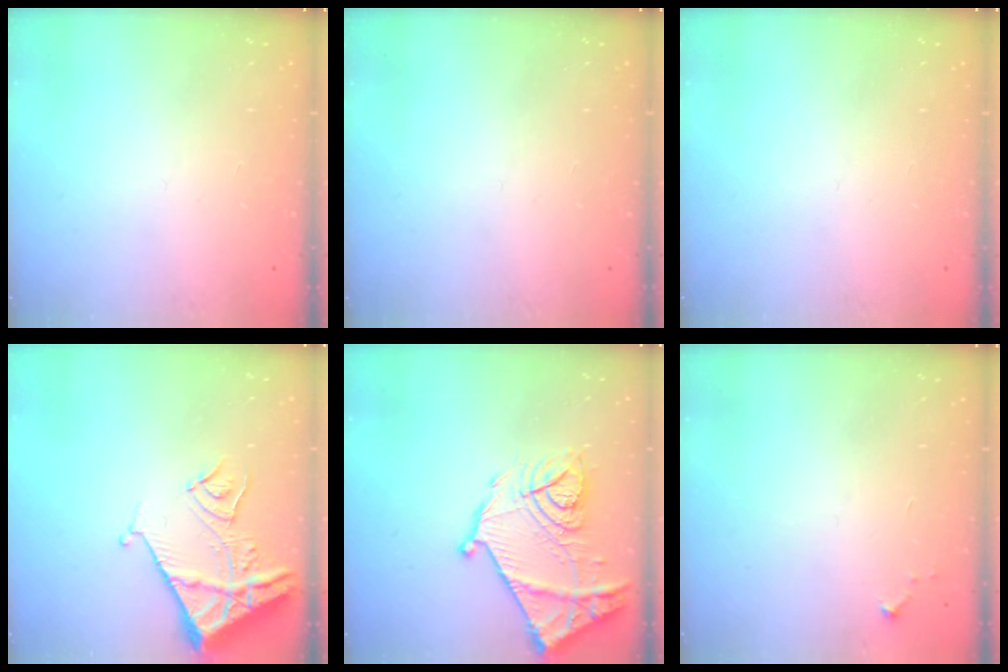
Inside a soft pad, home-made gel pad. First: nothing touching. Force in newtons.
{"total": 0.0}
{"total": 0.0}
{"total": 10.5, "press": 10.5, "slide": 1.2}
{"total": 18.1, "press": 18.0, "slide": 1.6}
{"total": 2.6, "press": 2.6, "slide": 0.4}